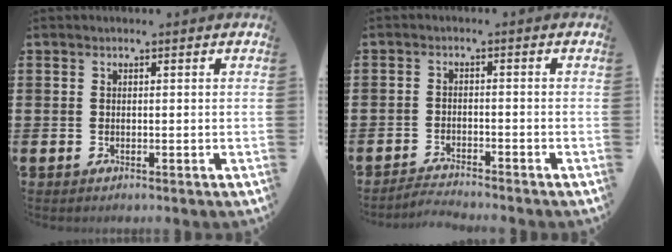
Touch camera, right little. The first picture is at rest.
{"total": 2.1, "force": [-2.1, -0.2, 0.0], "torque": [-0.003, 0.003, -0.044]}